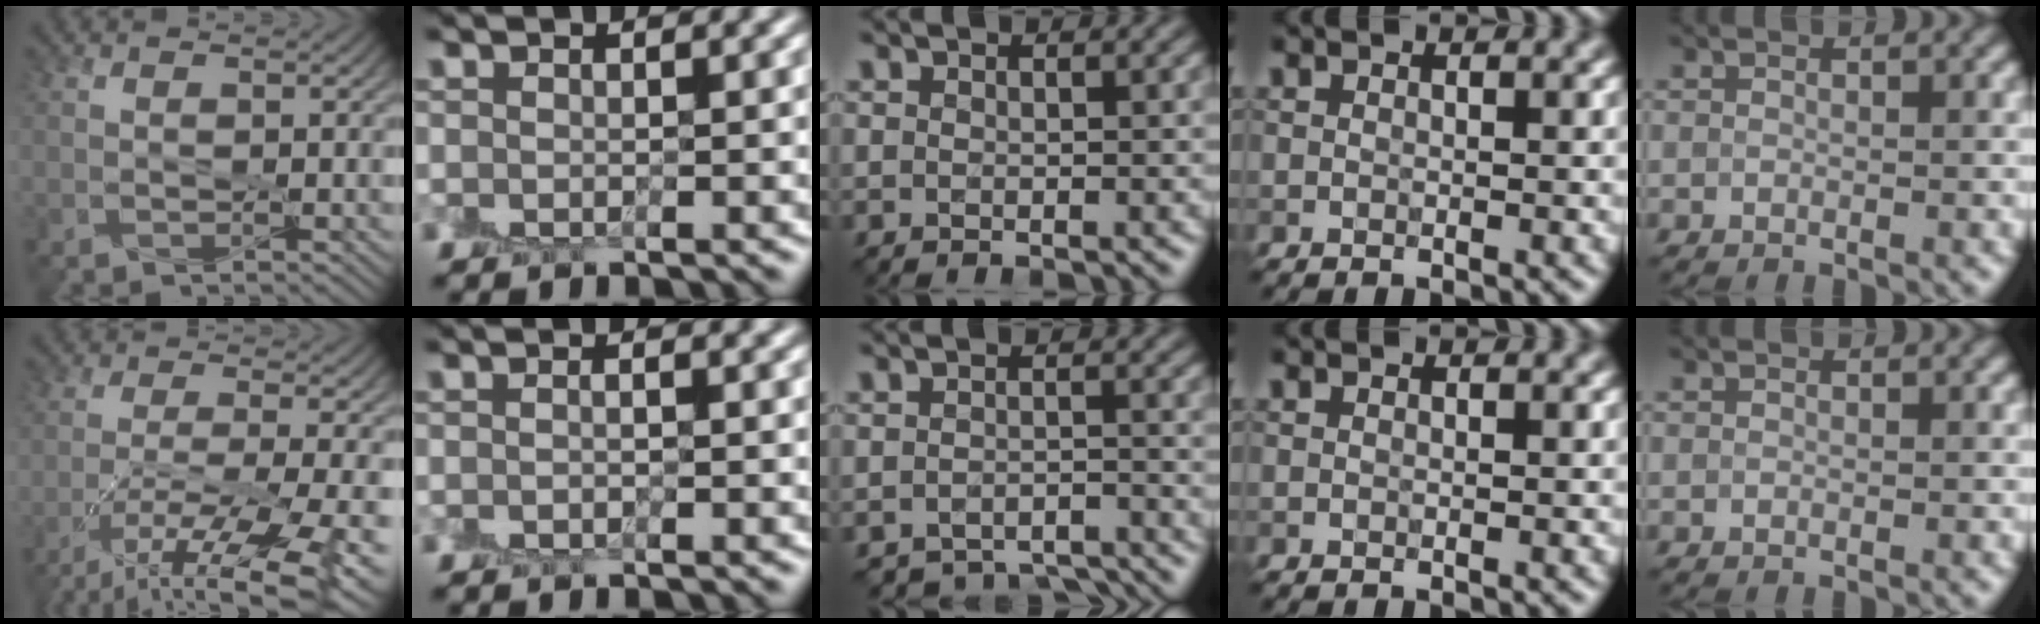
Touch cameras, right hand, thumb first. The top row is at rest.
{"thumb": {"total": 13.2, "force": [-8.8, 2.8, 9.5], "torque": [-0.185, -0.017, -0.137]}, "index": {"total": 0.5, "force": [-0.3, 0.0, 0.4], "torque": [-0.009, 0.001, -0.008]}, "middle": {"total": 4.5, "force": [-4.4, 1.0, 0.3], "torque": [-0.004, -0.004, -0.058]}}